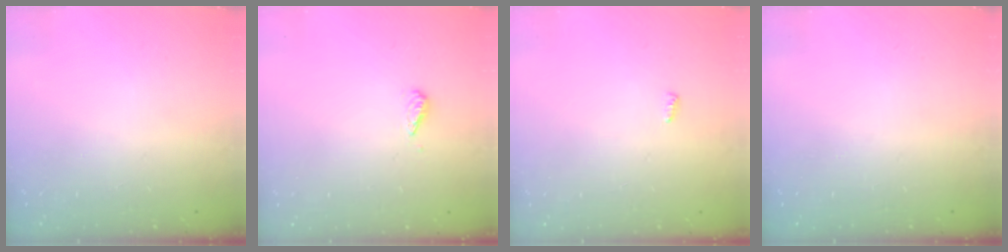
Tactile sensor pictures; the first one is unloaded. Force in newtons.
{"total": 3.0, "press": 2.9, "slide": 0.6}
{"total": 3.5, "press": 3.5, "slide": 0.3}
{"total": 0.0}